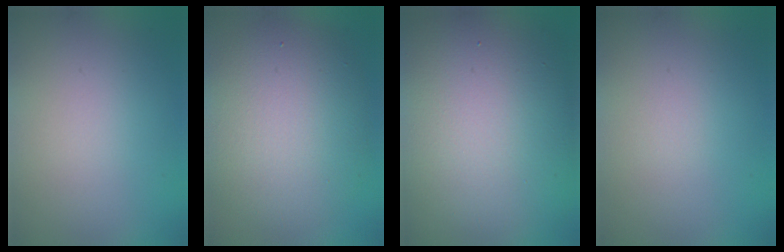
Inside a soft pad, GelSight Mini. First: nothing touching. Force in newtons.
{"total": 8.1, "press": 8.1, "slide": 0.5}
{"total": 16.6, "press": 16.5, "slide": 1.5}
{"total": 0.0}